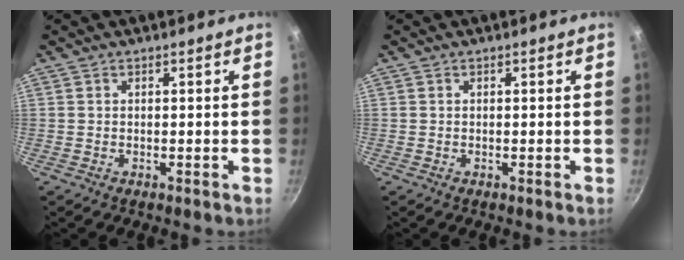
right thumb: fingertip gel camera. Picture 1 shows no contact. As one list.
[{"total": 0.0}]